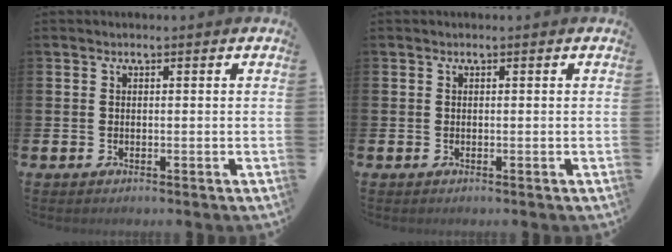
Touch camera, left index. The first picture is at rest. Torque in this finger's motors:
{"motor_torque": [0.00, 0.00, 0.00, 0.00]}